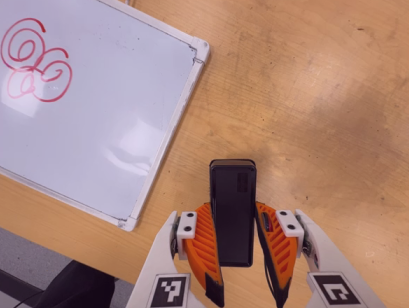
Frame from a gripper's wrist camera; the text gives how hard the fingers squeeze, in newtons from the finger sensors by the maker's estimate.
{"total": 4.8, "left": 3.3, "right": 6.3}